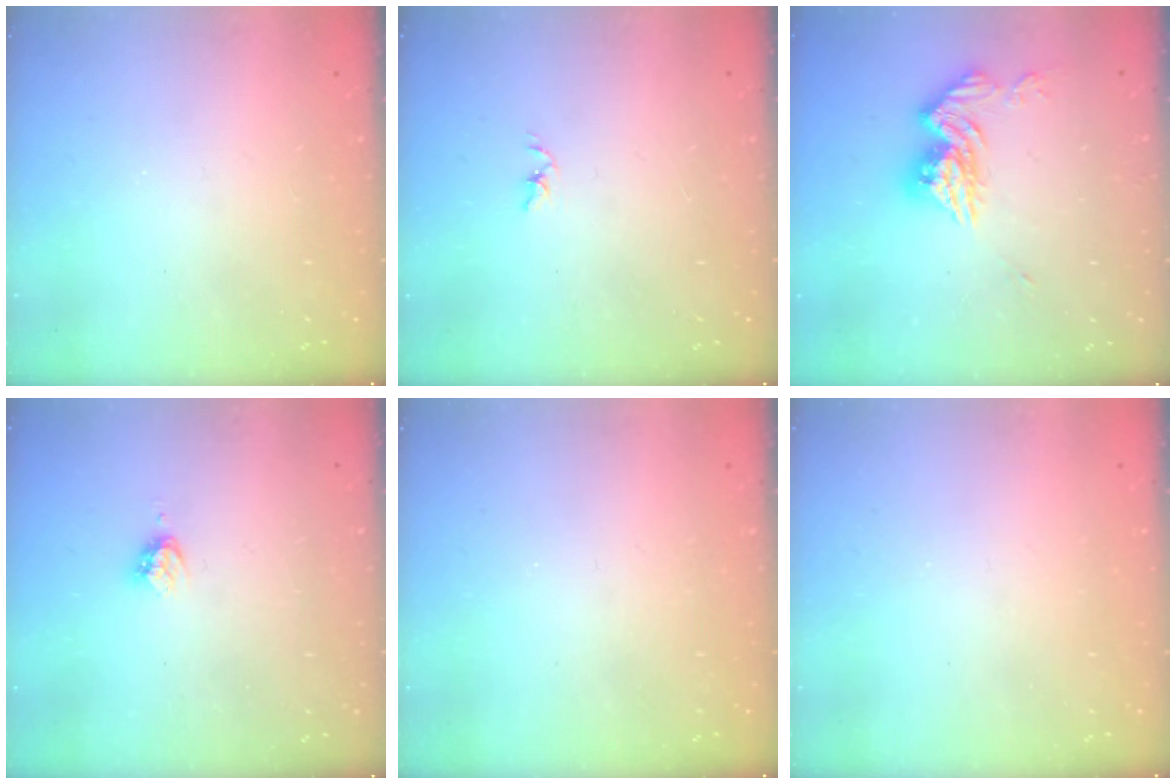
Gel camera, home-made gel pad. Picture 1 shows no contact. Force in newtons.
{"total": 1.8, "press": 1.7, "slide": 0.3}
{"total": 12.8, "press": 12.8, "slide": 1.1}
{"total": 4.5, "press": 4.5, "slide": 0.5}
{"total": 0.0}
{"total": 0.0}